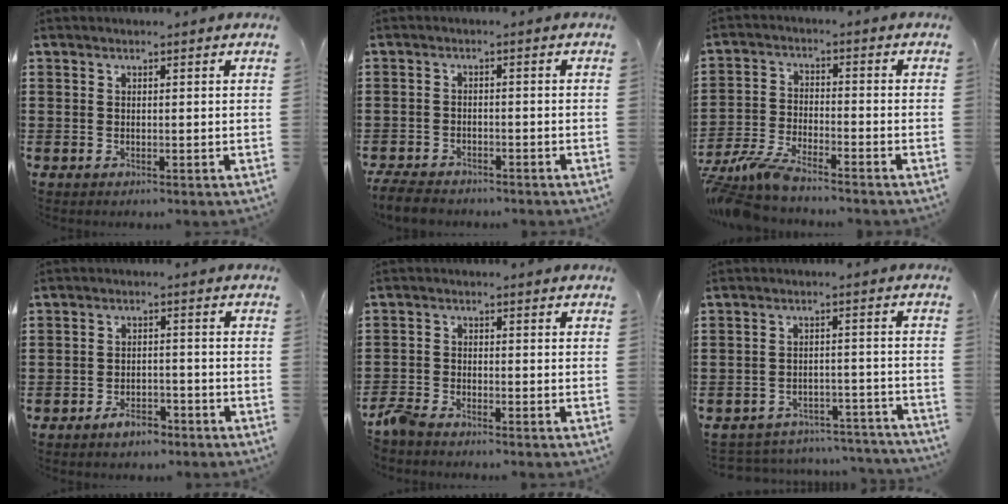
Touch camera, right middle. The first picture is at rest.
{"total": 3.5, "force": [-3.4, 0.6, 0.6], "torque": [-0.027, -0.004, -0.074]}
{"total": 6.1, "force": [-5.6, 0.5, 2.3], "torque": [-0.071, -0.012, -0.114]}
{"total": 3.4, "force": [-2.9, 1.4, 1.0], "torque": [-0.019, 0.010, -0.058]}
{"total": 2.9, "force": [-2.7, 0.5, 1.0], "torque": [-0.048, -0.006, -0.064]}
{"total": 4.3, "force": [-4.3, 0.5, 0.3], "torque": [-0.009, 0.006, -0.088]}